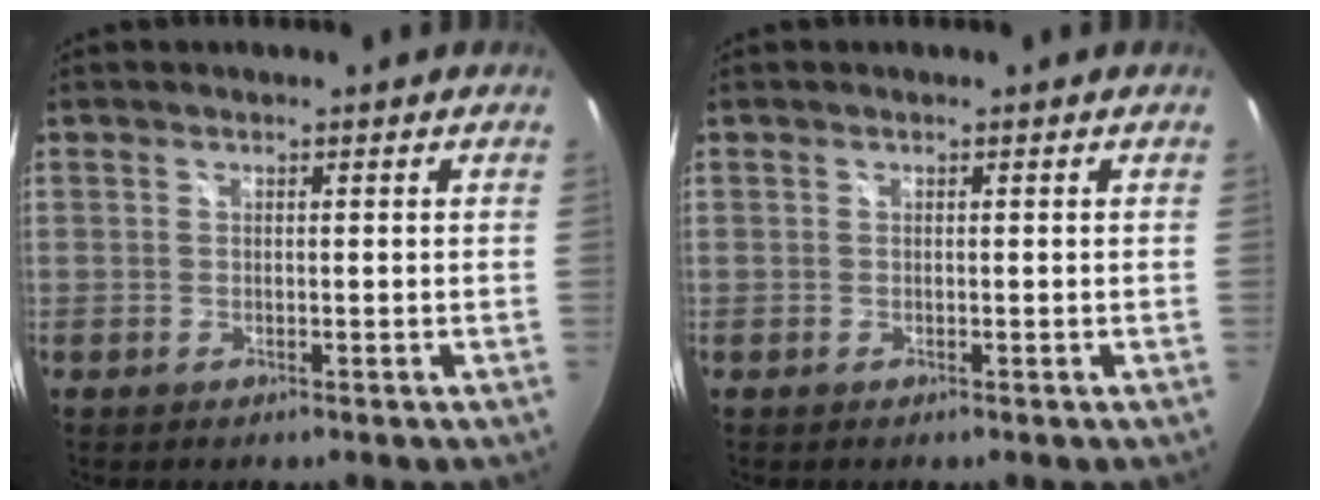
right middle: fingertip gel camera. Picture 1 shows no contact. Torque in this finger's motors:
{"motor_torque": [0.00, 0.00, 0.00, 0.01]}